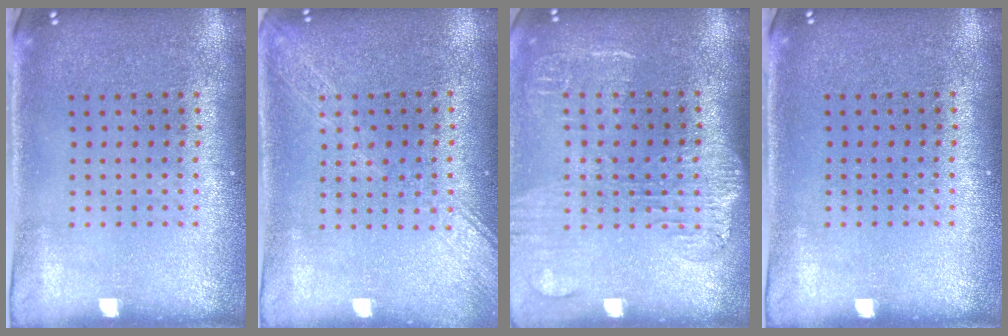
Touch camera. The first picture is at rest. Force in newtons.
{"total": 1.6, "press": 1.5, "slide": 0.2}
{"total": 1.7, "press": 1.5, "slide": 0.8}
{"total": 0.0}